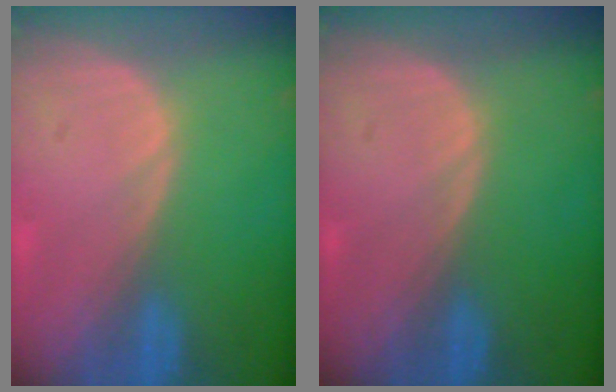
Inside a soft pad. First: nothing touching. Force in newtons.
{"total": 0.0}